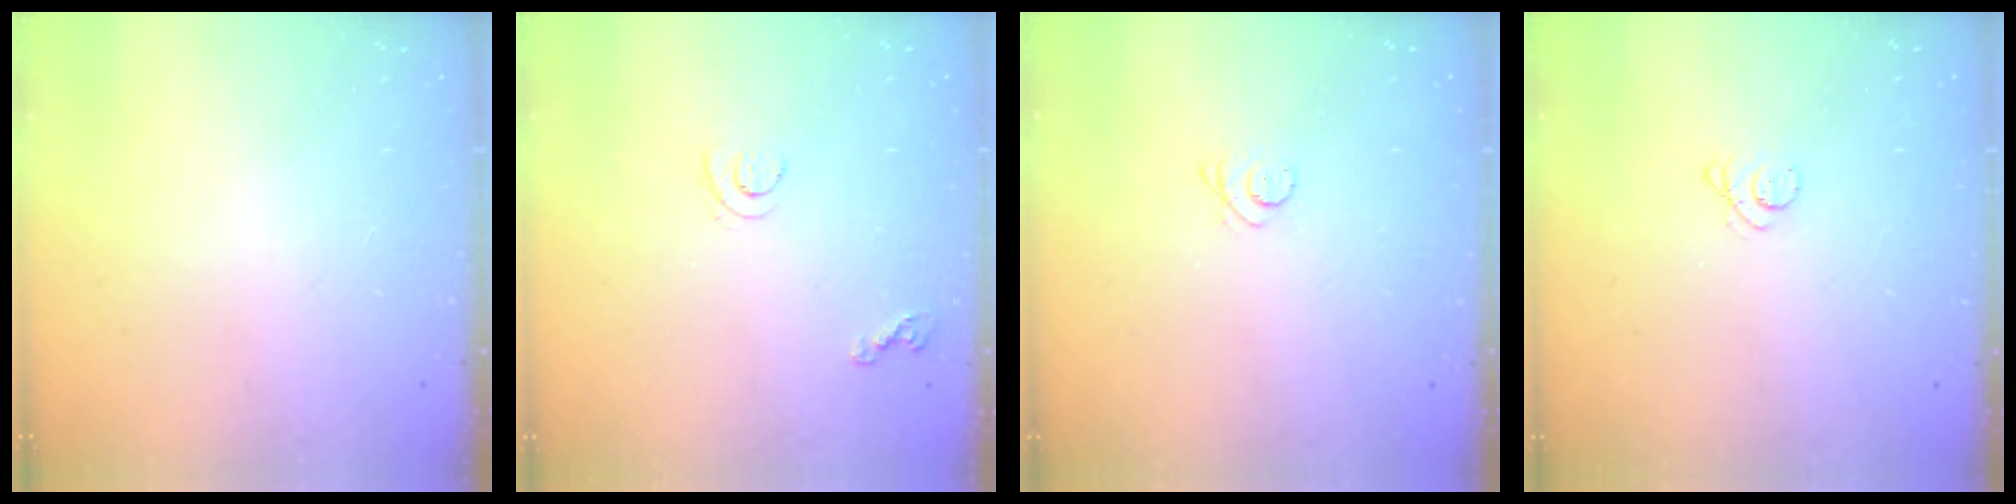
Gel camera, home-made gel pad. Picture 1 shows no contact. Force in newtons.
{"total": 6.2, "press": 6.2, "slide": 0.5}
{"total": 2.3, "press": 2.3, "slide": 0.3}
{"total": 2.6, "press": 2.6, "slide": 0.3}